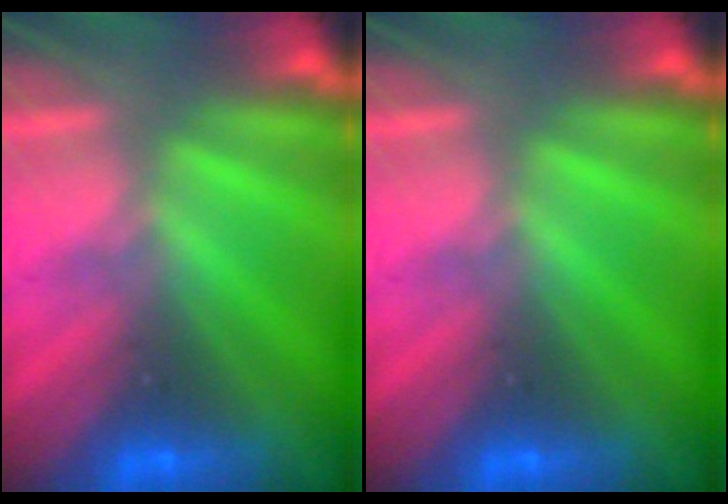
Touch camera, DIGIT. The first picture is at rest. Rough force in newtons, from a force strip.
{"total": 0.0}